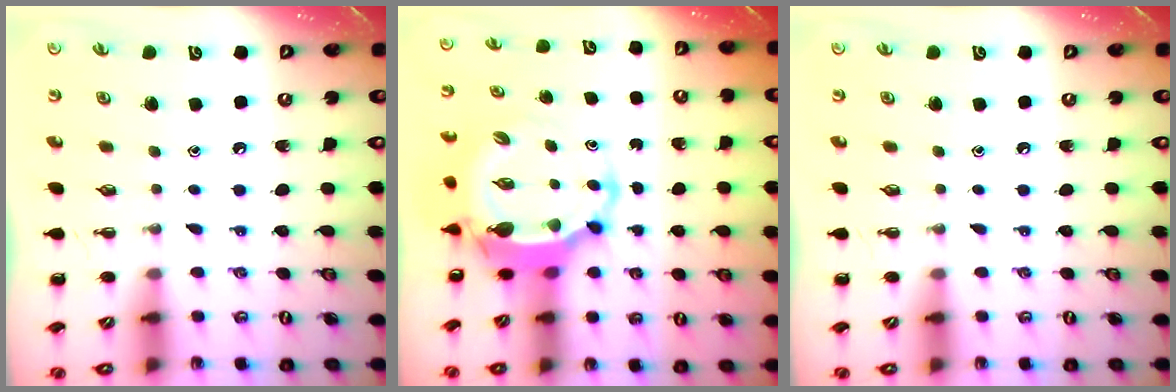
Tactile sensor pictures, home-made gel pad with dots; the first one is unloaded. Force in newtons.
{"total": 5.8, "press": 5.6, "slide": 1.7}
{"total": 0.0}